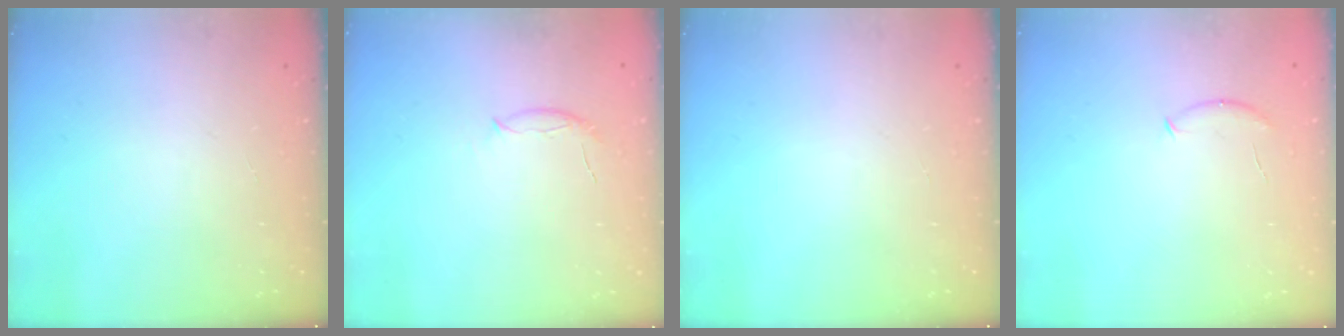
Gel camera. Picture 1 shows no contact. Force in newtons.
{"total": 5.6, "press": 5.5, "slide": 0.9}
{"total": 0.0}
{"total": 5.8, "press": 5.7, "slide": 1.2}